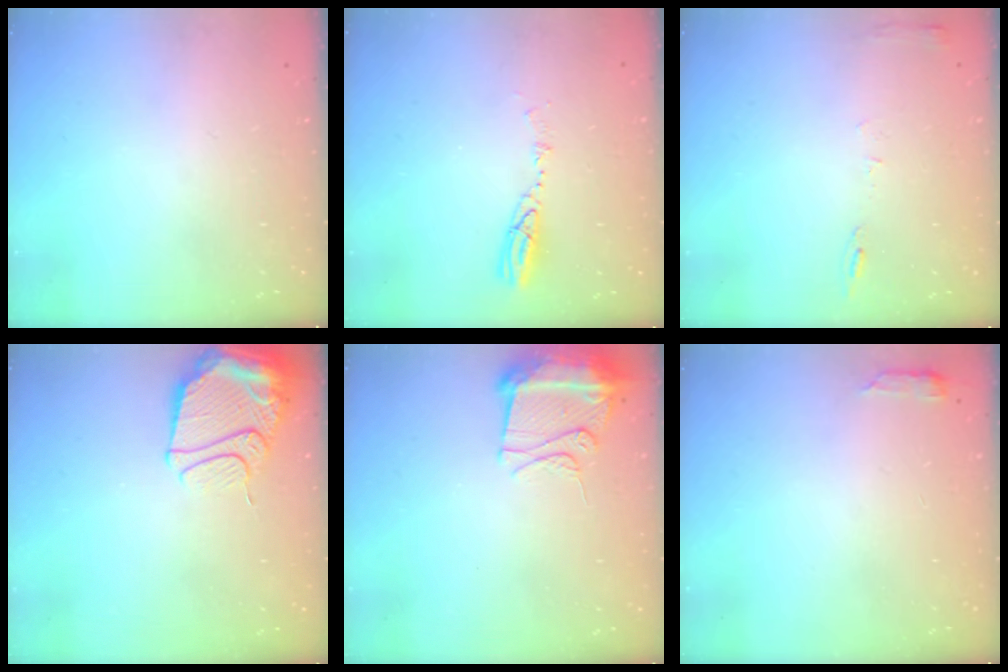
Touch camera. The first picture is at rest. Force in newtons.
{"total": 4.7, "press": 4.6, "slide": 0.5}
{"total": 6.0, "press": 6.0, "slide": 0.6}
{"total": 13.8, "press": 13.7, "slide": 1.4}
{"total": 10.8, "press": 10.7, "slide": 1.1}
{"total": 2.9, "press": 2.8, "slide": 0.6}